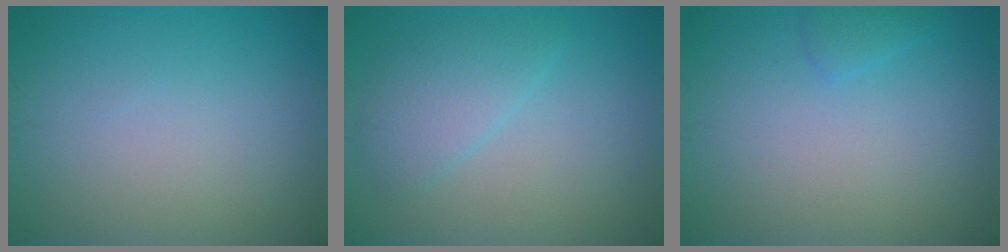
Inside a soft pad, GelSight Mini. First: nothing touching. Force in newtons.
{"total": 3.0, "press": 3.0, "slide": 0.1}
{"total": 0.9, "press": 0.9, "slide": 0.1}